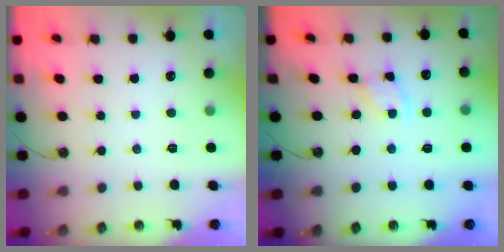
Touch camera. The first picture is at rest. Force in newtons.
{"total": 2.1, "press": 2.1, "slide": 0.3}